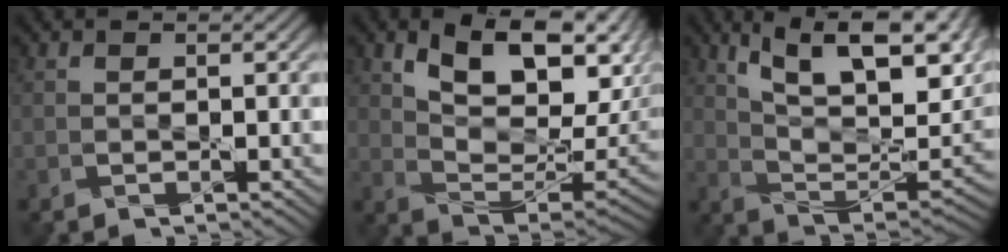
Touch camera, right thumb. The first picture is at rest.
{"total": 13.8, "force": [6.3, 6.1, 10.5], "torque": [-0.181, -0.010, 0.112]}
{"total": 17.1, "force": [9.2, 6.5, 12.8], "torque": [-0.225, 0.008, 0.150]}